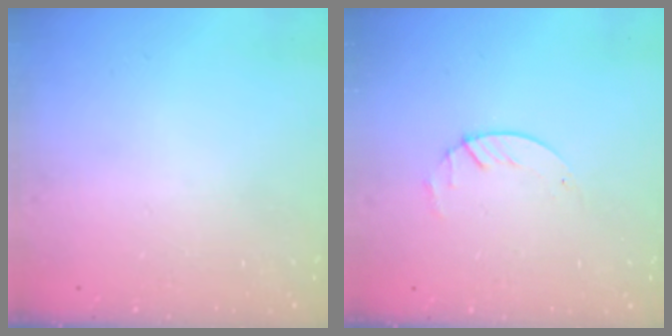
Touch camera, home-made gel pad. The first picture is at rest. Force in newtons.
{"total": 1.8, "press": 1.8, "slide": 0.2}